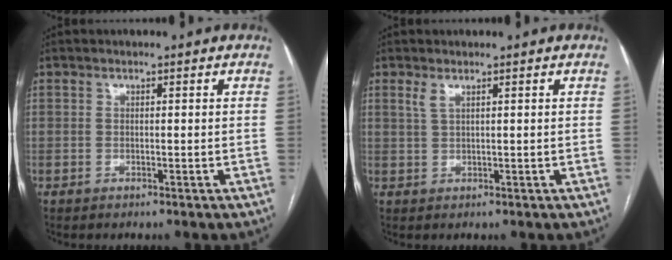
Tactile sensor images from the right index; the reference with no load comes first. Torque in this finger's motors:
{"motor_torque": [0.28, 0.34, 0.18, 0.04]}